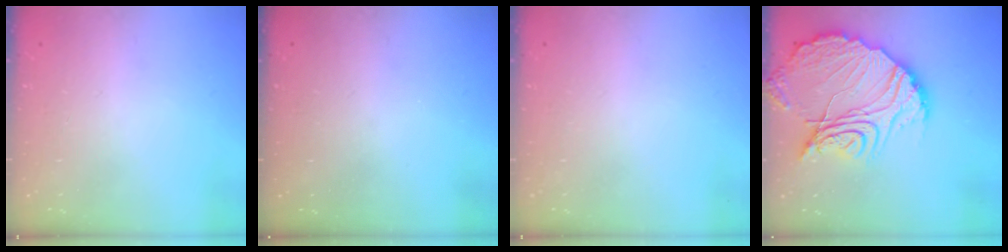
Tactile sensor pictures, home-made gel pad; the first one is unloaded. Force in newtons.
{"total": 2.9, "press": 2.8, "slide": 0.8}
{"total": 0.0}
{"total": 20.3, "press": 20.2, "slide": 1.7}